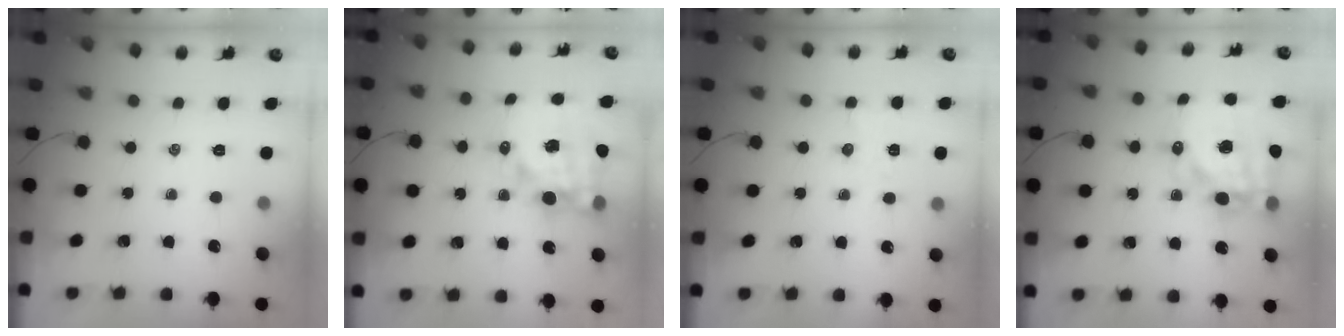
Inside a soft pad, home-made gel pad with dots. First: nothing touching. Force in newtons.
{"total": 14.9, "press": 14.5, "slide": 3.4}
{"total": 4.7, "press": 4.5, "slide": 1.3}
{"total": 19.2, "press": 18.6, "slide": 4.5}